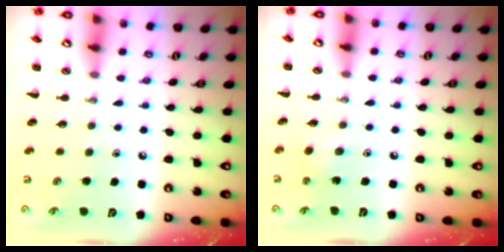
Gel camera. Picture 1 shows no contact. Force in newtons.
{"total": 1.9, "press": 1.8, "slide": 0.7}